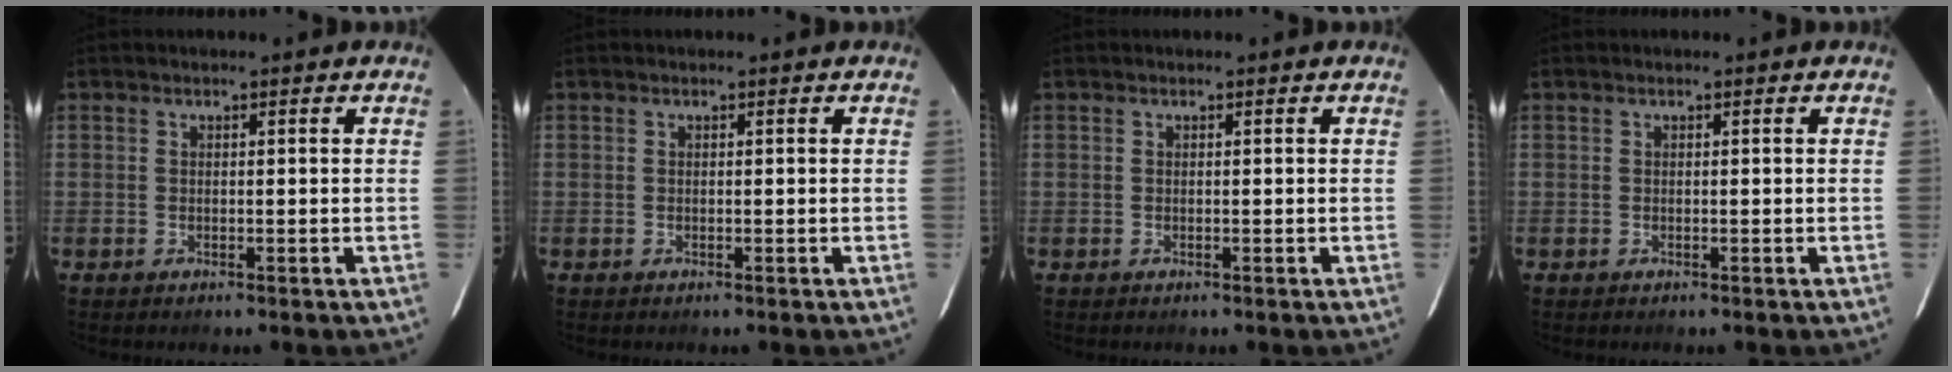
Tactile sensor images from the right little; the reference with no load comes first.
{"total": 0.0}
{"total": 0.0}
{"total": 0.0}